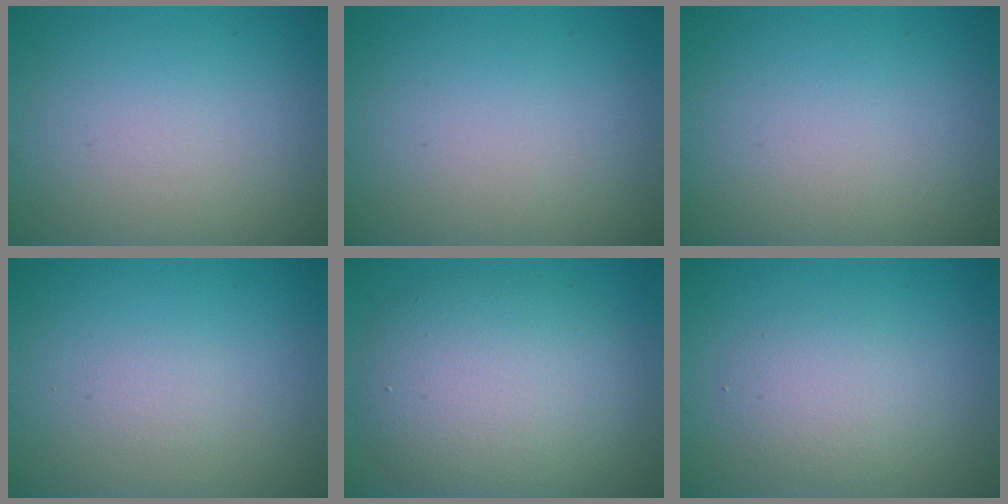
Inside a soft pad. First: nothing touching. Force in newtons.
{"total": 0.0}
{"total": 0.0}
{"total": 0.6, "press": 0.6, "slide": 0.0}
{"total": 7.2, "press": 7.2, "slide": 0.3}
{"total": 2.6, "press": 2.6, "slide": 0.1}